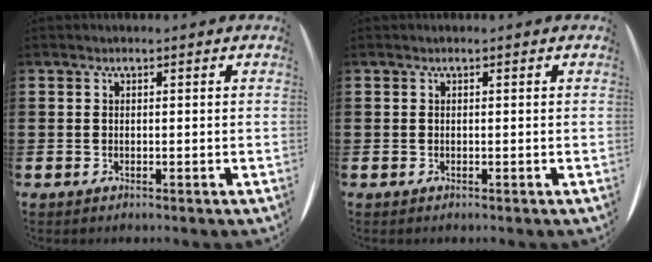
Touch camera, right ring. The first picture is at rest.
{"total": 0.0}